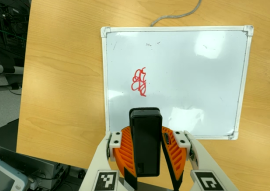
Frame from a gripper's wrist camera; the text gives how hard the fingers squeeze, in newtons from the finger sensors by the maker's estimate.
{"total": 9.4, "left": 8.9, "right": 10.0}